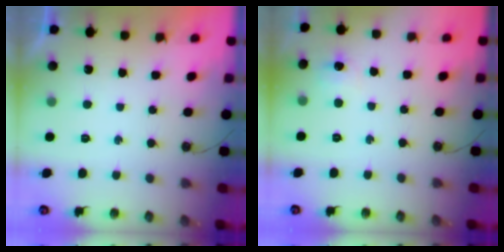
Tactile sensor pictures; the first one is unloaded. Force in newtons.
{"total": 5.7, "press": 5.7, "slide": 0.8}